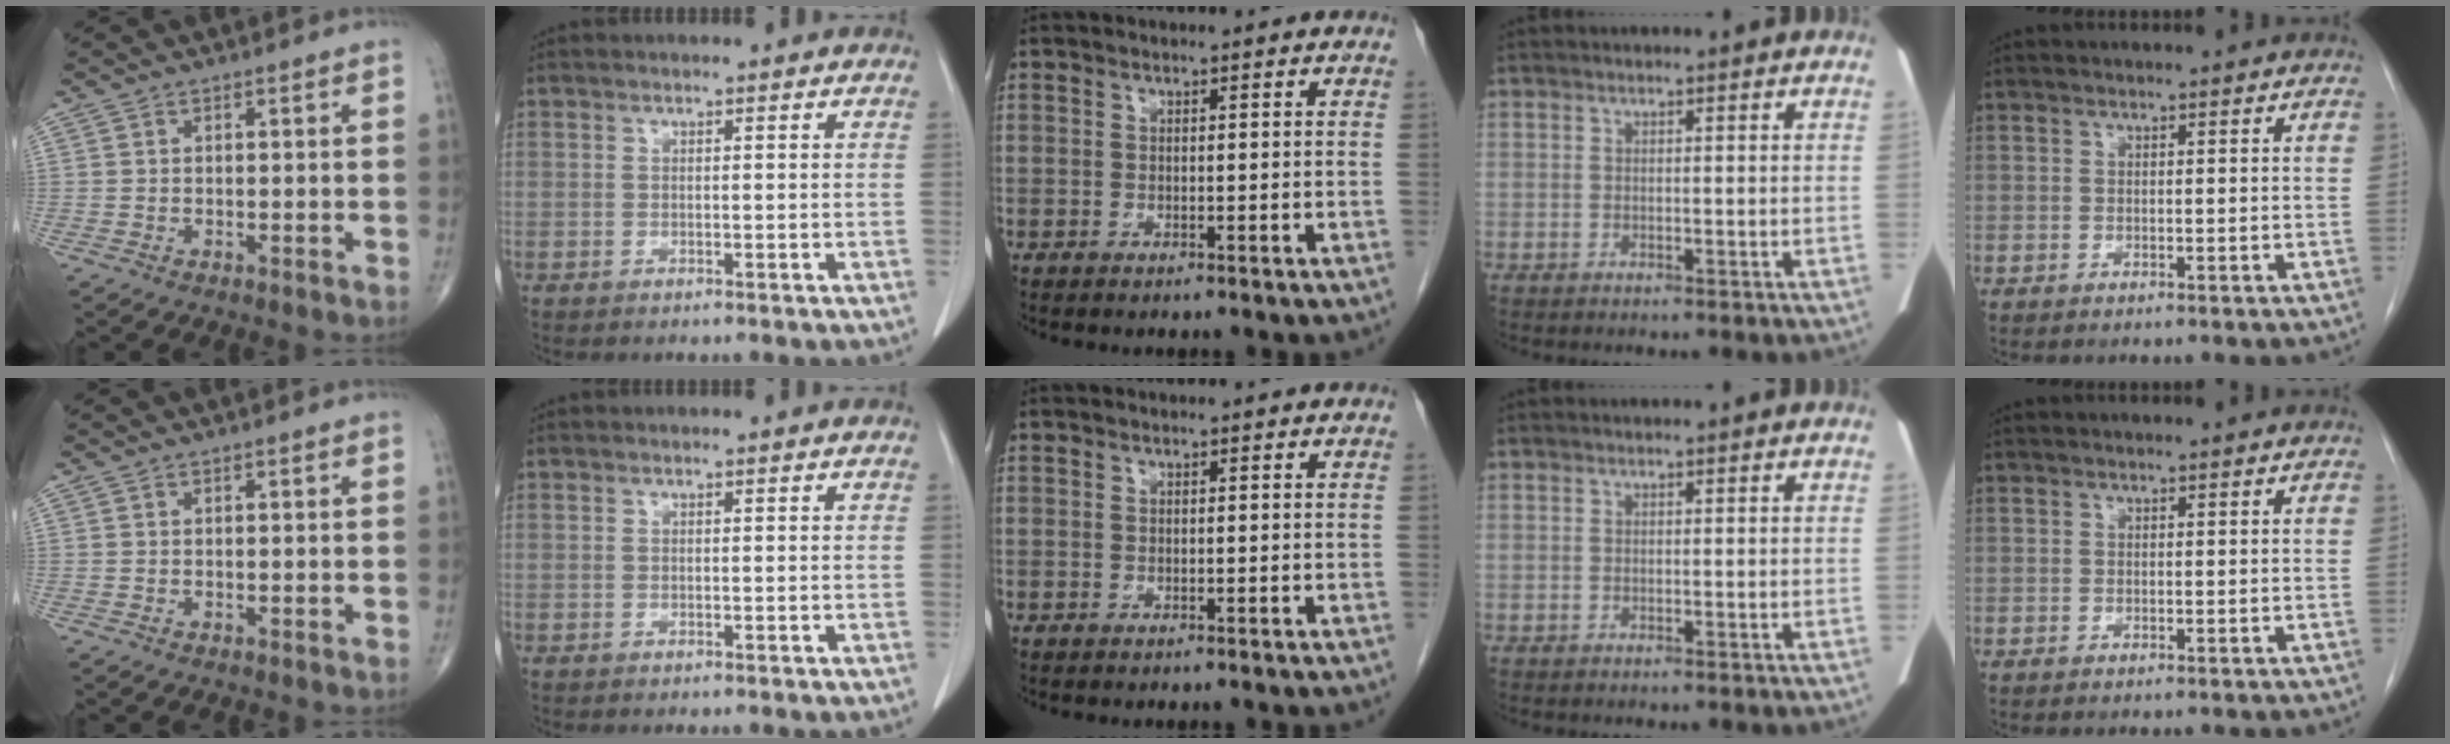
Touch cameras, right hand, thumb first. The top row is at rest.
{}